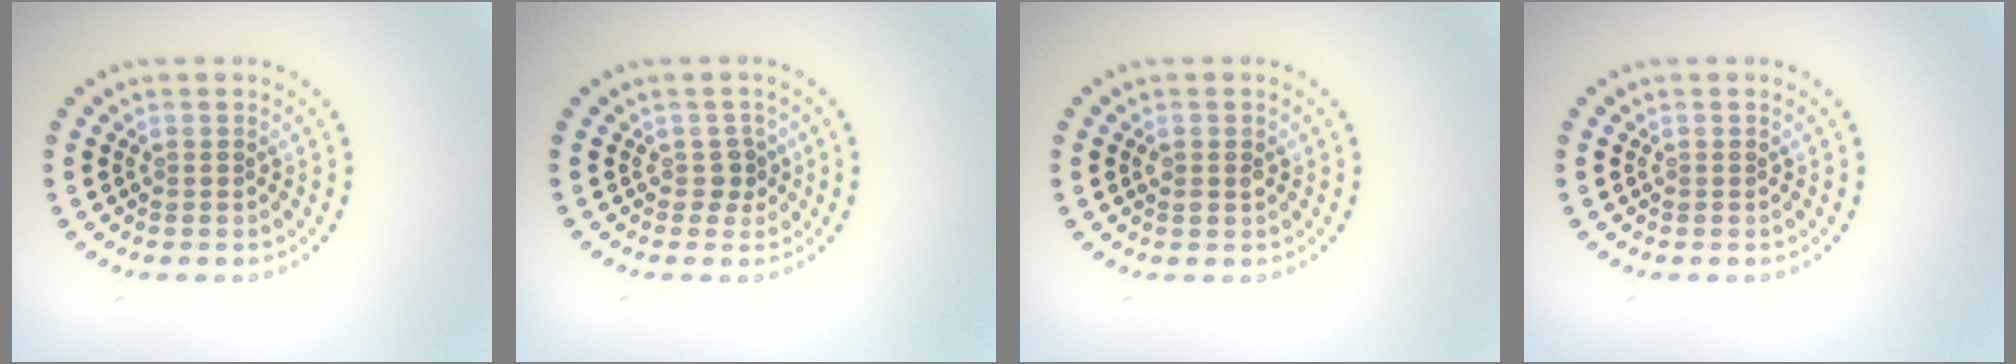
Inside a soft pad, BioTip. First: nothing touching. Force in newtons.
{"total": 1.2, "press": 1.0, "slide": 0.8}
{"total": 1.2, "press": 1.1, "slide": 0.3}
{"total": 0.0}